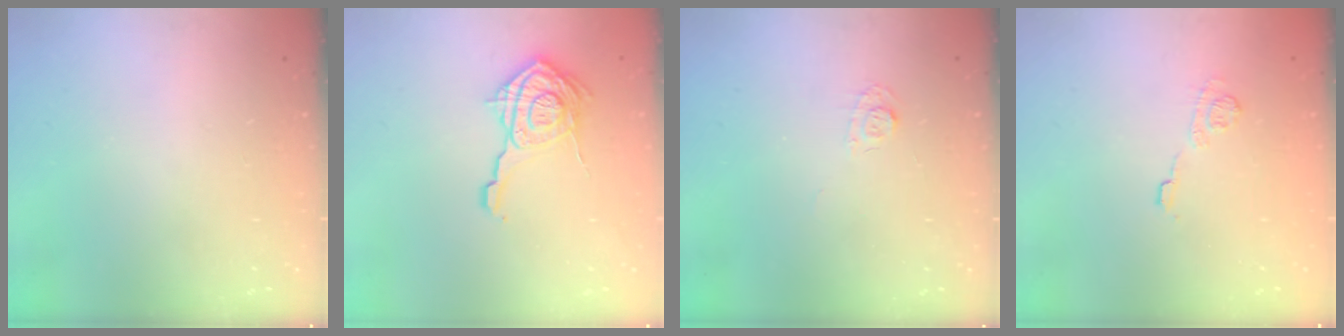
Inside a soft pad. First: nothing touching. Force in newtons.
{"total": 15.4, "press": 15.4, "slide": 0.7}
{"total": 4.3, "press": 4.2, "slide": 0.6}
{"total": 8.0, "press": 7.9, "slide": 1.0}